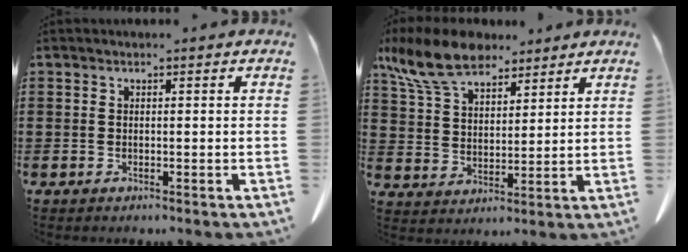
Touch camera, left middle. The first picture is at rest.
{"total": 10.6, "force": [8.2, 4.1, 5.4], "torque": [-0.138, -0.013, 0.155]}